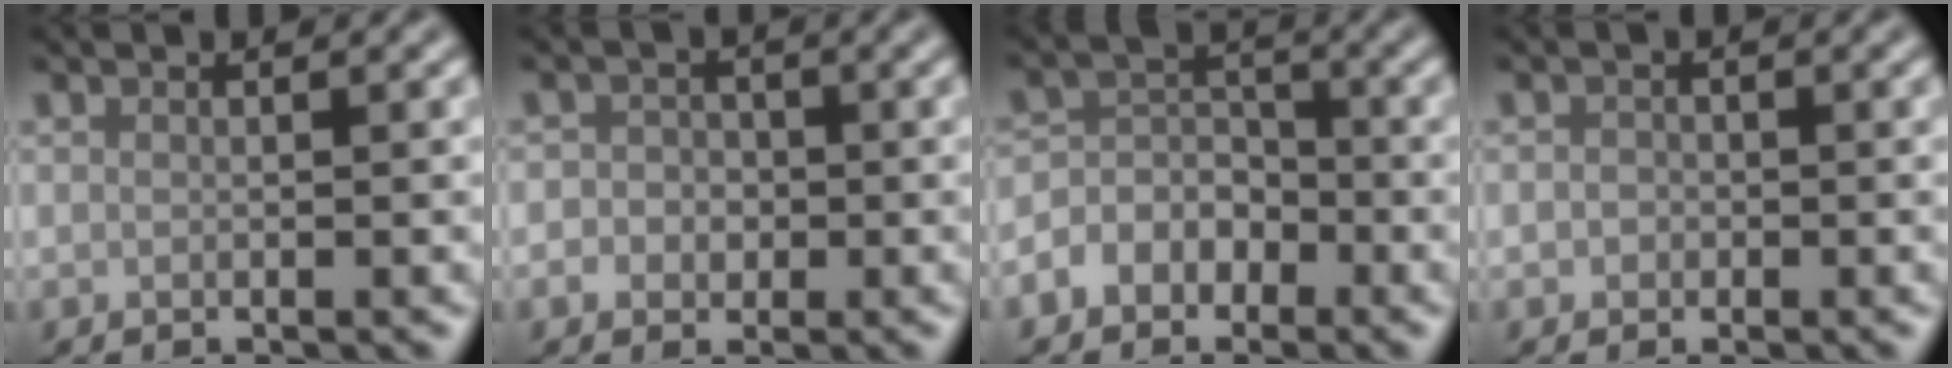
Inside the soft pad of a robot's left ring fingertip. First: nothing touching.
{"total": 2.7, "force": [-0.4, 2.6, 0.8], "torque": [0.013, 0.008, -0.027]}
{"total": 4.2, "force": [-2.2, 3.3, 1.1], "torque": [0.007, 0.012, -0.059]}
{"total": 1.0, "force": [-0.2, 0.9, 0.2], "torque": [0.002, -0.004, -0.006]}